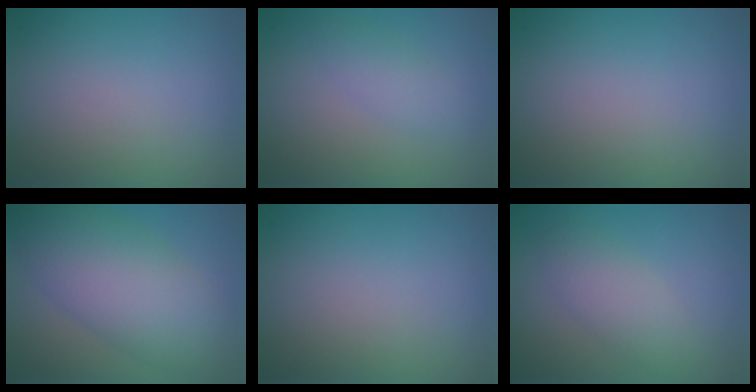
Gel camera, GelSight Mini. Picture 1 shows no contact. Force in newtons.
{"total": 1.7, "press": 1.7, "slide": 0.0}
{"total": 0.0}
{"total": 7.5, "press": 7.5, "slide": 0.2}
{"total": 0.0}
{"total": 2.7, "press": 2.7, "slide": 0.2}